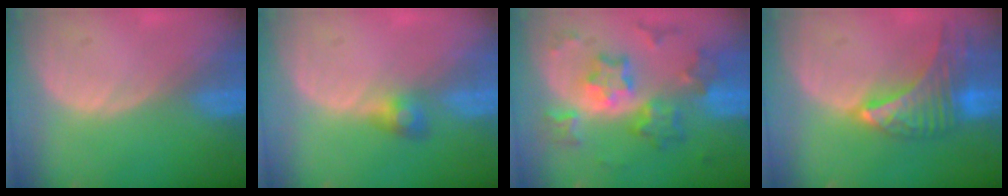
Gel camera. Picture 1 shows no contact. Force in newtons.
{"total": 2.5, "press": 2.5, "slide": 0.2}
{"total": 9.2, "press": 9.1, "slide": 0.8}
{"total": 9.3, "press": 8.3, "slide": 4.2}